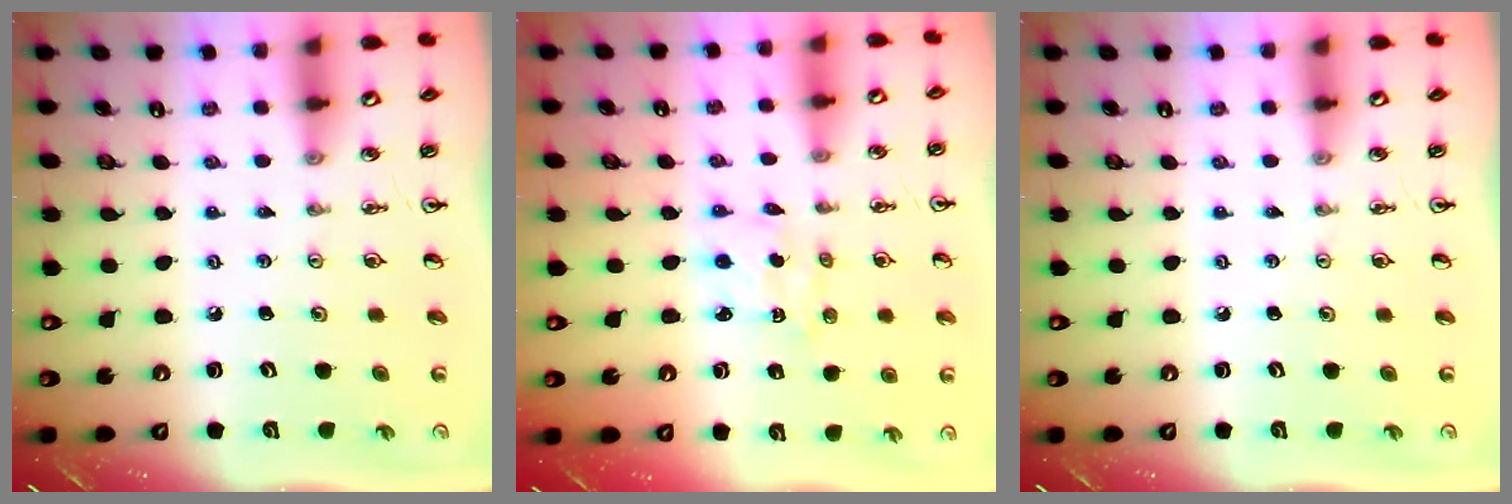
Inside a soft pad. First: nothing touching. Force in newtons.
{"total": 2.1, "press": 2.0, "slide": 0.6}
{"total": 0.0}